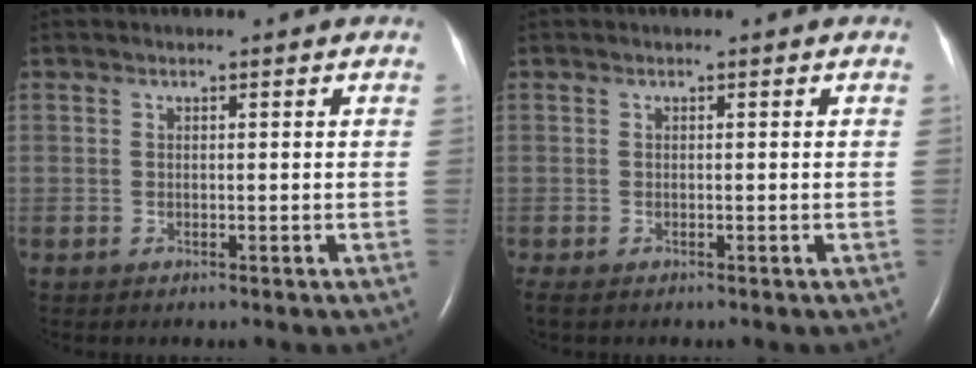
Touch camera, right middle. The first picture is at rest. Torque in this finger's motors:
{"motor_torque": [0.41, -0.40, -0.02, 0.00]}